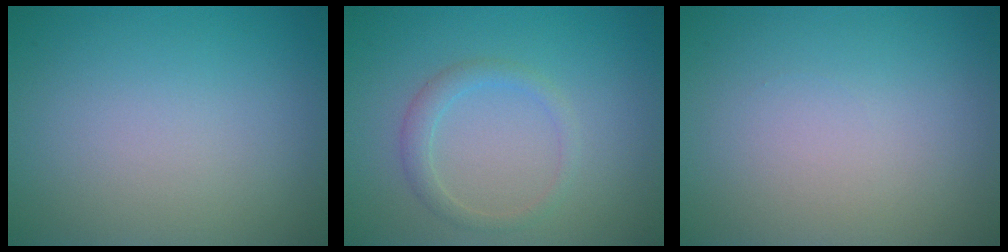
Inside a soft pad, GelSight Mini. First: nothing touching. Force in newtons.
{"total": 1.8, "press": 1.8, "slide": 0.1}
{"total": 0.0}